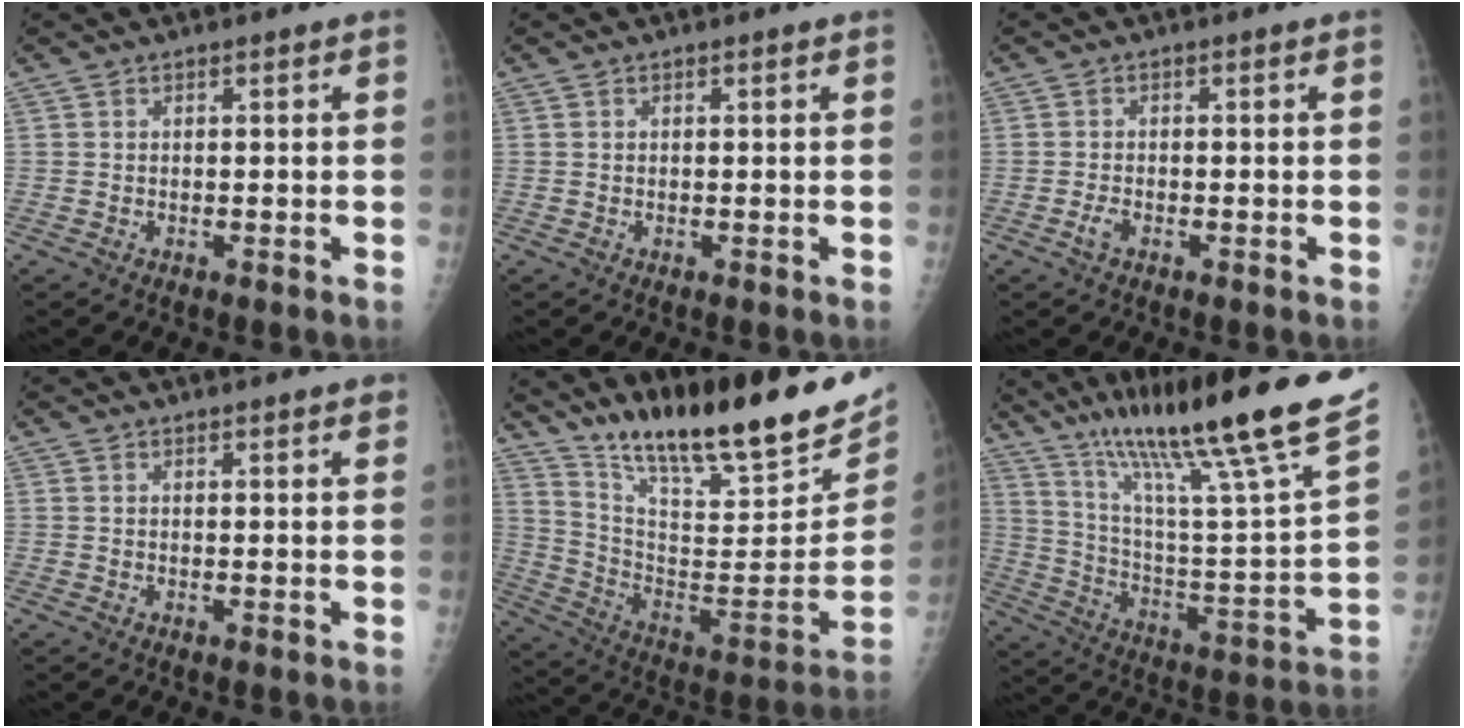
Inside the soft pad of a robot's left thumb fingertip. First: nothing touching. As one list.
[{"total": 0.0}, {"total": 1.7, "force": [-0.9, 0.8, 1.2], "torque": [-0.028, 0.004, -0.019]}, {"total": 2.4, "force": [2.0, 0.4, 1.3], "torque": [-0.009, -0.003, 0.021]}, {"total": 27.8, "force": [20.5, 6.3, 17.6], "torque": [-0.247, -0.092, 0.331]}, {"total": 30.6, "force": [20.7, 2.6, 22.4], "torque": [-0.352, -0.063, 0.335]}]